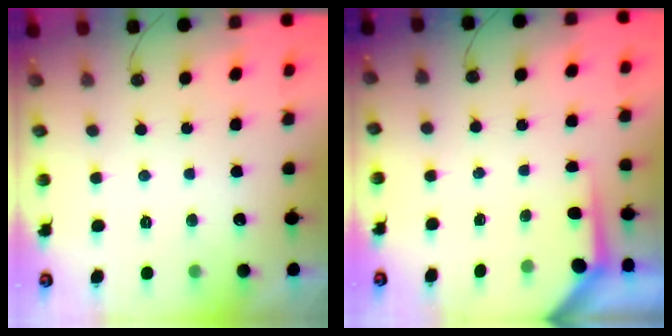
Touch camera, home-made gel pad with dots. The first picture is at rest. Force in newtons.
{"total": 3.7, "press": 3.6, "slide": 0.3}